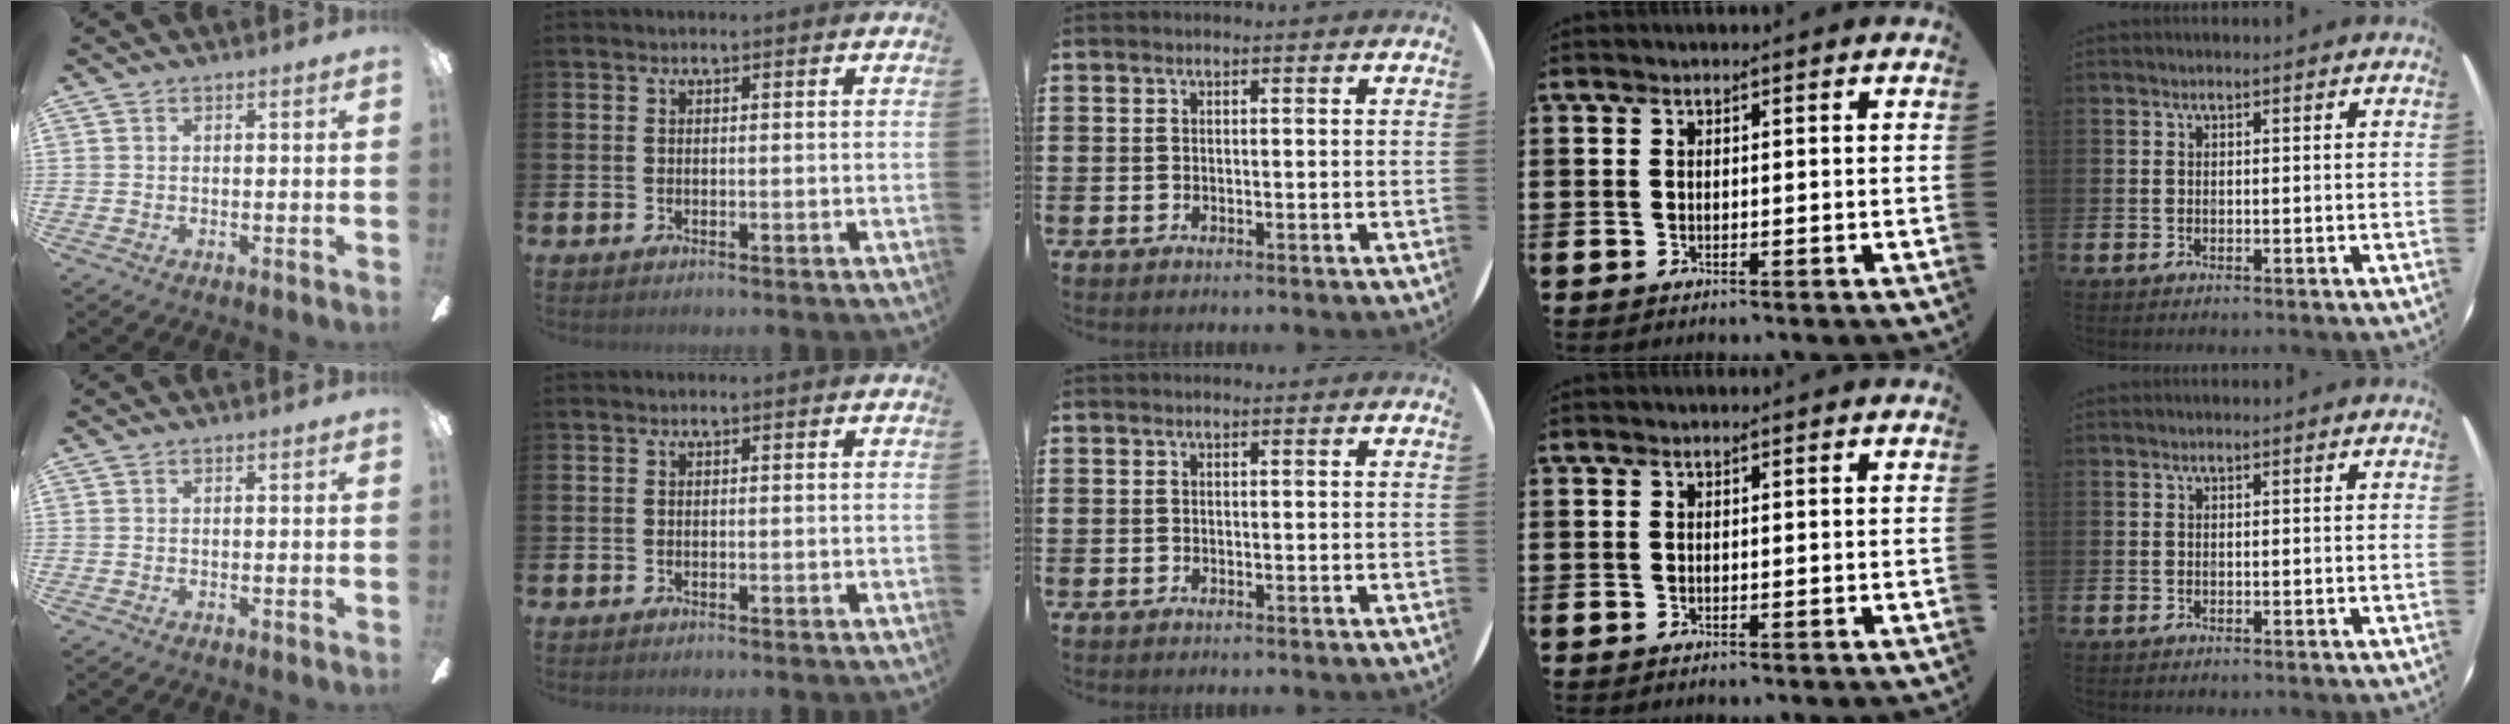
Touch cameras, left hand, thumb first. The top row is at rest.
{}